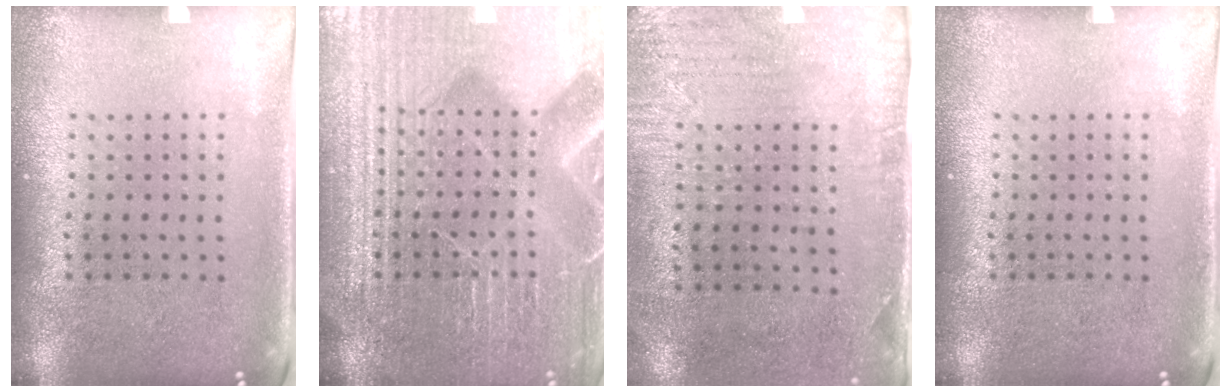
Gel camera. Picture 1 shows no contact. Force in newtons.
{"total": 7.6, "press": 7.5, "slide": 0.9}
{"total": 2.9, "press": 2.3, "slide": 1.7}
{"total": 0.0}